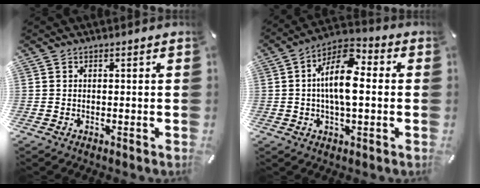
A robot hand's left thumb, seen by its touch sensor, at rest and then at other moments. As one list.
[{"total": 12.1, "force": [0.6, 5.9, 10.5], "torque": [-0.198, 0.000, 0.007]}]